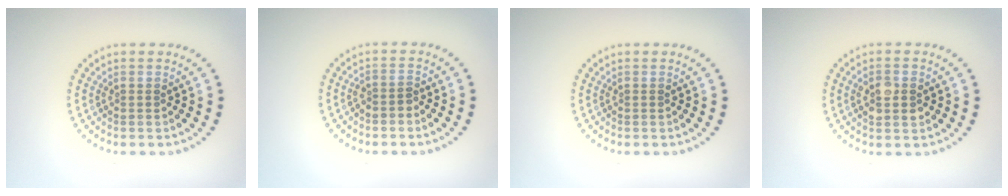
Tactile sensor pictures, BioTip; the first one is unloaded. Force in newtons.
{"total": 1.1, "press": 1.0, "slide": 0.6}
{"total": 0.0}
{"total": 2.6, "press": 2.6, "slide": 0.2}